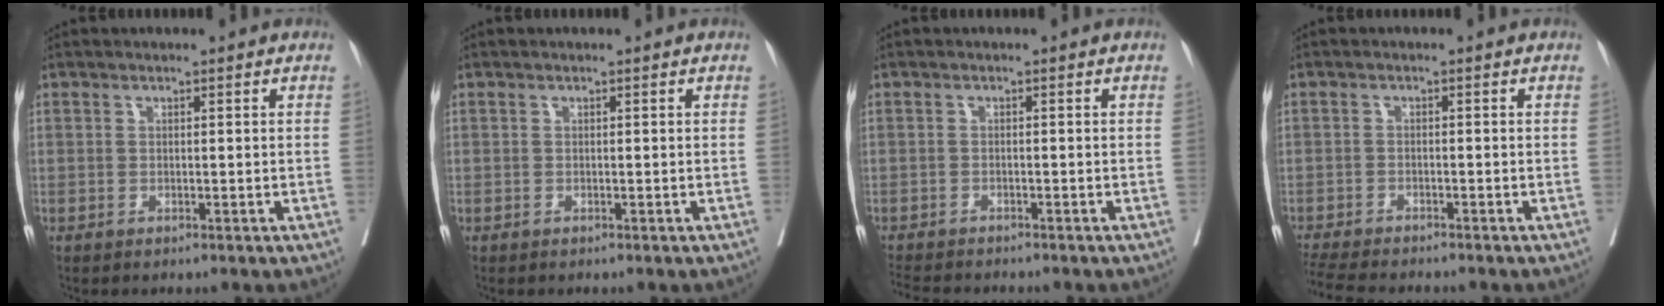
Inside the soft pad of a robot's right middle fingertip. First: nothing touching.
{"total": 0.0}
{"total": 5.4, "force": [-5.1, 0.6, 1.8], "torque": [-0.026, -0.012, -0.083]}
{"total": 7.6, "force": [-6.9, 0.6, 3.0], "torque": [-0.048, -0.015, -0.113]}